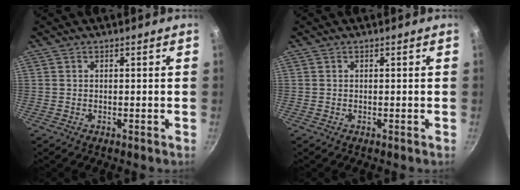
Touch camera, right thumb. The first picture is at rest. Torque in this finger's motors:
{"motor_torque": [0.00, 0.00, 0.00, 0.00, -0.01]}